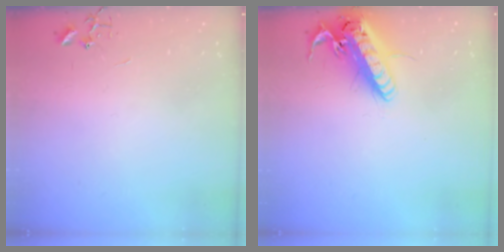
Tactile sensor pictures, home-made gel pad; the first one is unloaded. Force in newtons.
{"total": 19.1, "press": 18.8, "slide": 3.3}